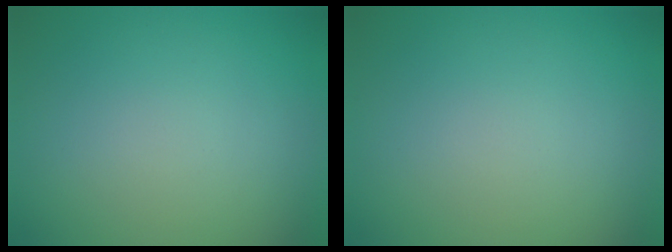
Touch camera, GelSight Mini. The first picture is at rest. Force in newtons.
{"total": 0.0}